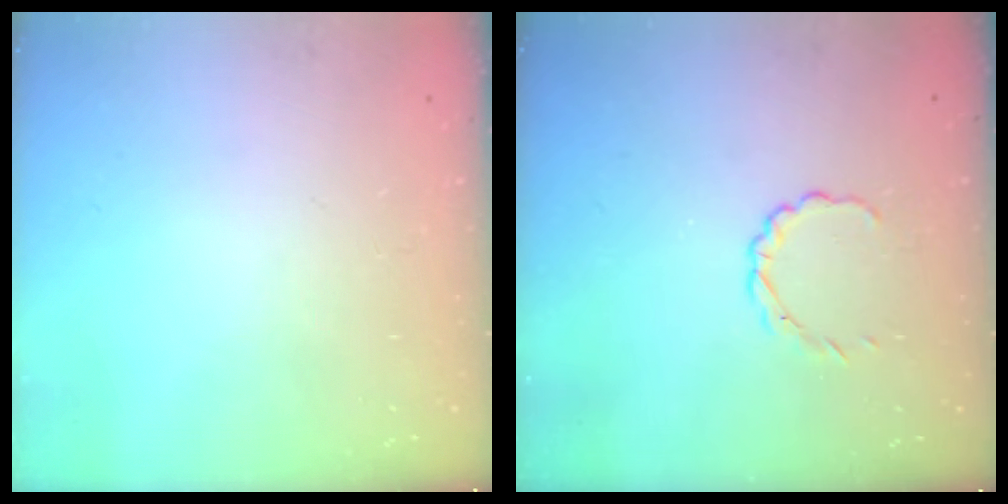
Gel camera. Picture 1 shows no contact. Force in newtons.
{"total": 2.8, "press": 2.7, "slide": 0.9}